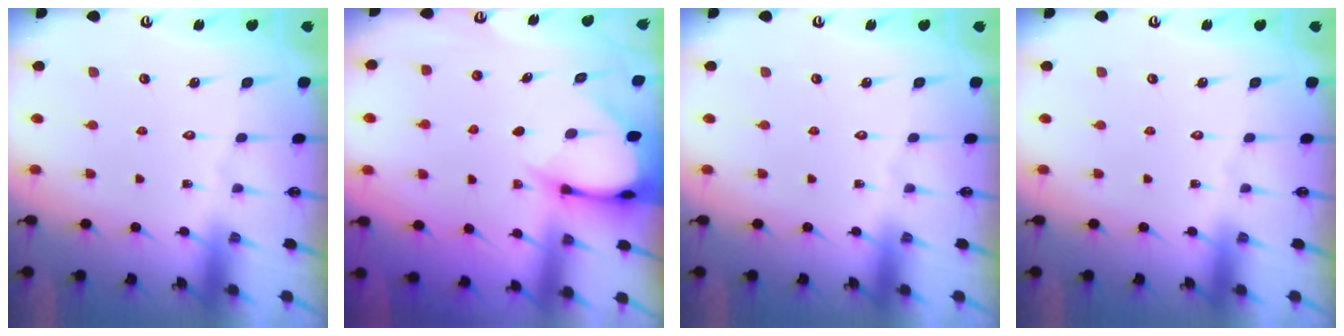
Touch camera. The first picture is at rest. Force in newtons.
{"total": 3.9, "press": 3.9, "slide": 0.6}
{"total": 0.0}
{"total": 0.0}